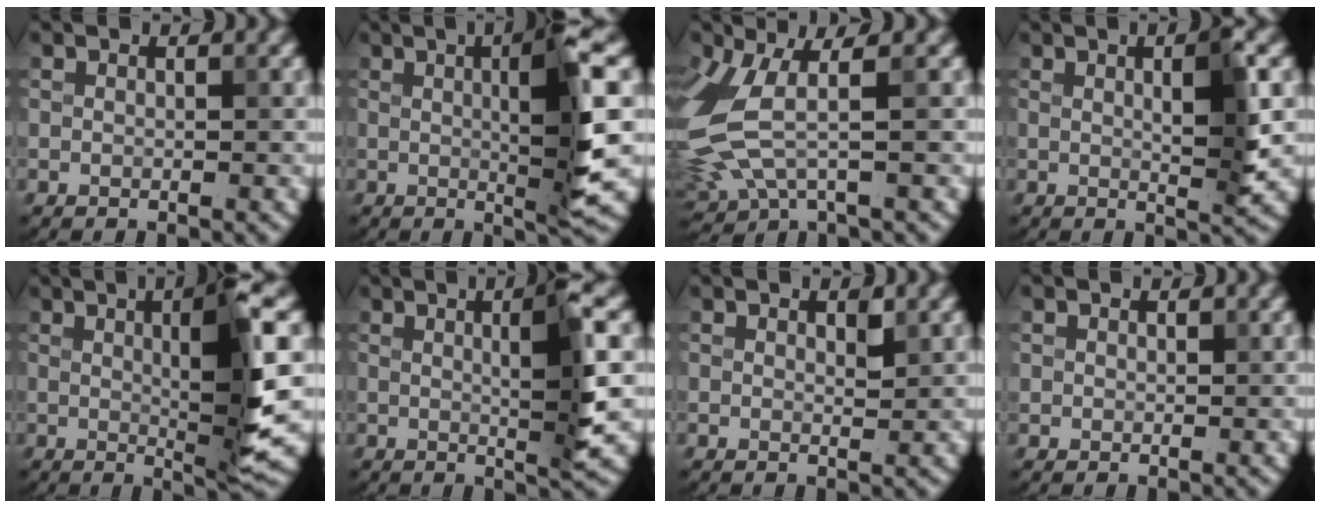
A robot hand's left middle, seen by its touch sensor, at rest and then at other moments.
{"total": 7.7, "force": [1.0, 0.9, 7.6], "torque": [-0.107, 0.005, 0.019]}
{"total": 6.1, "force": [0.5, 3.0, 5.3], "torque": [-0.160, -0.016, 0.012]}
{"total": 4.4, "force": [1.0, 0.7, 4.2], "torque": [-0.059, -0.002, 0.016]}
{"total": 8.3, "force": [1.4, 1.1, 8.1], "torque": [-0.111, 0.000, 0.025]}
{"total": 5.7, "force": [1.0, 0.7, 5.5], "torque": [-0.079, 0.005, 0.018]}
{"total": 0.8, "force": [0.4, 0.3, 0.6], "torque": [-0.011, -0.004, 0.008]}
{"total": 1.1, "force": [0.3, 1.0, 0.0], "torque": [0.009, -0.003, 0.004]}